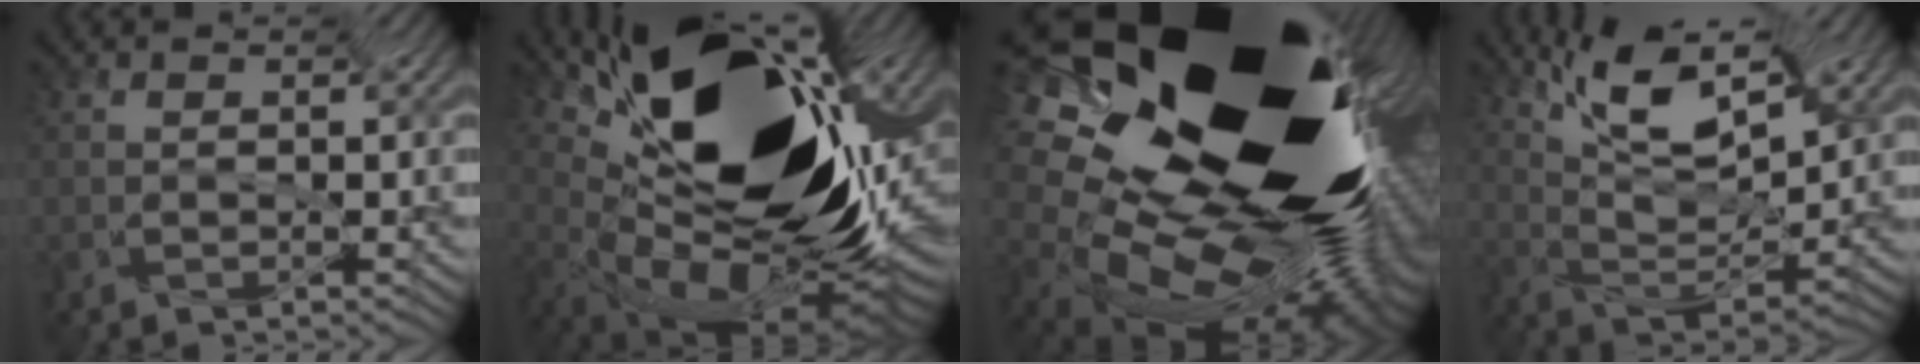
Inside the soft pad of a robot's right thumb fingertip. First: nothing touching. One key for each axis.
{"total": 16.7, "fx": 1.6, "fy": 8.0, "fz": 14.6, "tx": -0.238, "ty": 0.022, "tz": 0.031}
{"total": 17.5, "fx": 0.2, "fy": 12.0, "fz": 12.7, "tx": -0.236, "ty": -0.008, "tz": -0.047}
{"total": 8.2, "fx": 4.0, "fy": 2.3, "fz": 6.7, "tx": -0.140, "ty": 0.018, "tz": 0.087}